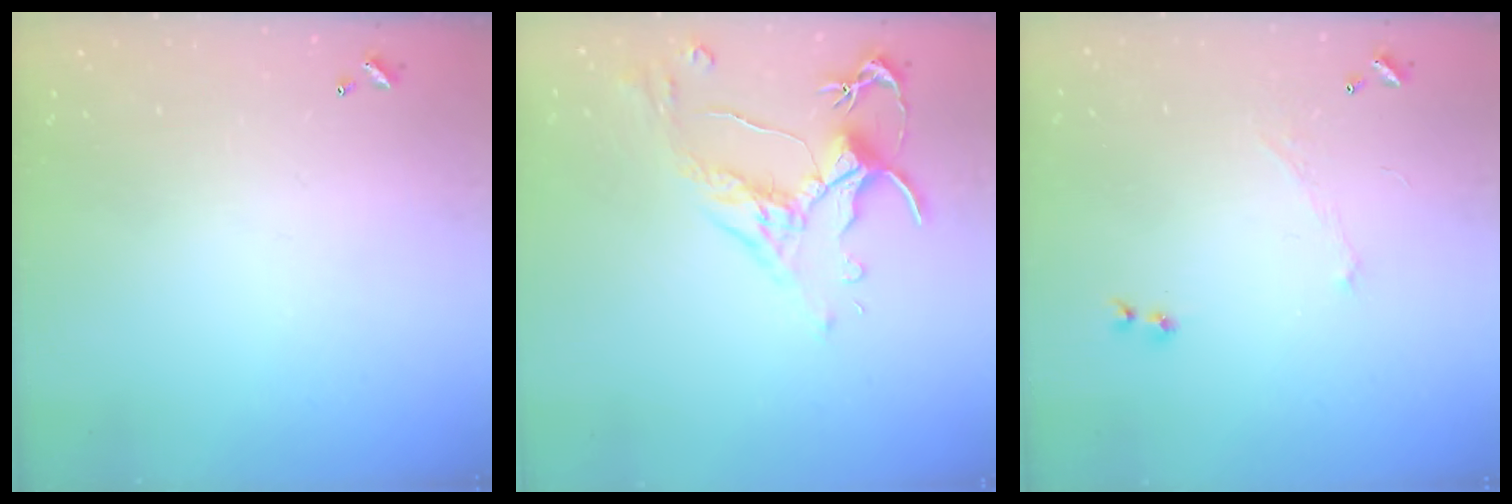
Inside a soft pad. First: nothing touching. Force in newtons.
{"total": 2.5, "press": 2.1, "slide": 1.4}
{"total": 1.2, "press": 1.0, "slide": 0.8}